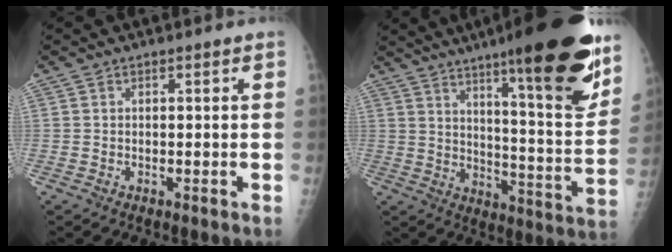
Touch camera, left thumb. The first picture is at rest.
{"total": 24.4, "force": [15.4, 3.5, 18.6], "torque": [-0.242, -0.075, 0.228]}